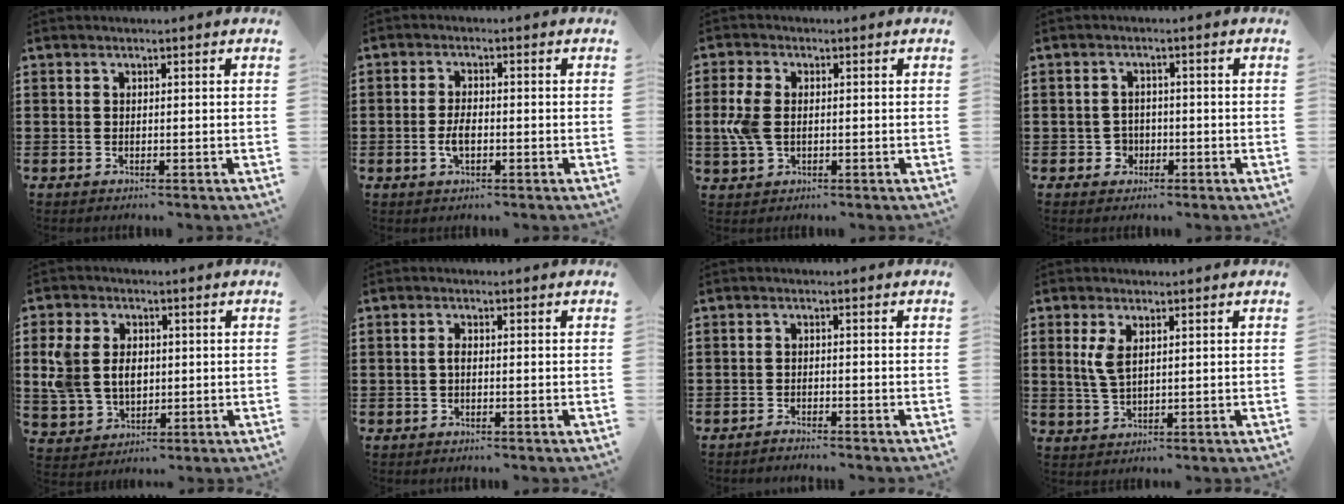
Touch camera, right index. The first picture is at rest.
{"total": 3.0, "force": [-0.7, 1.3, 2.6], "torque": [-0.056, -0.001, -0.014]}
{"total": 4.5, "force": [-0.2, 2.9, 3.5], "torque": [-0.101, -0.003, -0.013]}
{"total": 2.5, "force": [-1.0, 2.2, 0.6], "torque": [-0.019, 0.003, -0.023]}
{"total": 6.6, "force": [0.8, 5.2, 3.9], "torque": [-0.106, 0.012, 0.011]}
{"total": 1.3, "force": [-0.3, 0.4, 1.1], "torque": [-0.030, -0.002, -0.009]}
{"total": 1.2, "force": [-1.2, 0.1, -0.1], "torque": [-0.003, 0.006, -0.026]}
{"total": 3.8, "force": [1.2, 1.7, 3.2], "torque": [-0.069, 0.006, 0.019]}